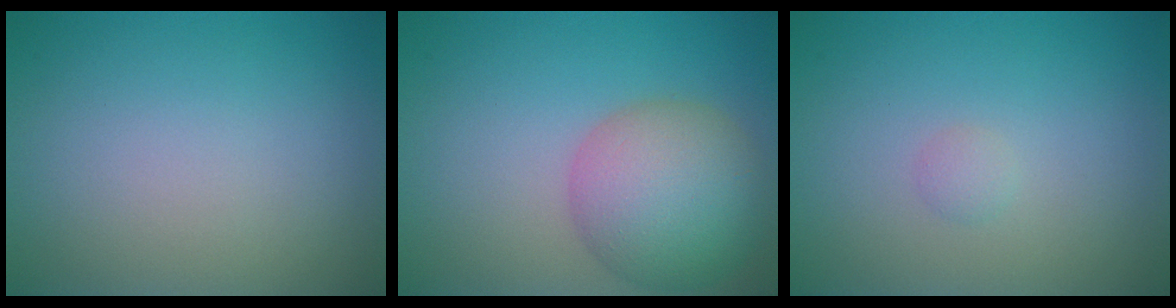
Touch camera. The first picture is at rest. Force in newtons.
{"total": 7.3, "press": 7.3, "slide": 0.3}
{"total": 0.7, "press": 0.7, "slide": 0.0}